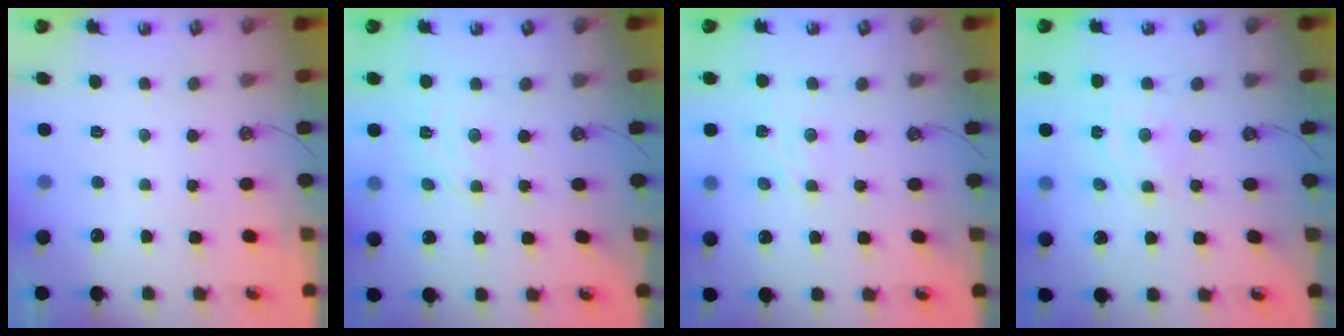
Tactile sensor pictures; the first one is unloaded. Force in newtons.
{"total": 2.9, "press": 2.8, "slide": 0.3}
{"total": 1.8, "press": 1.8, "slide": 0.3}
{"total": 3.0, "press": 3.0, "slide": 0.3}